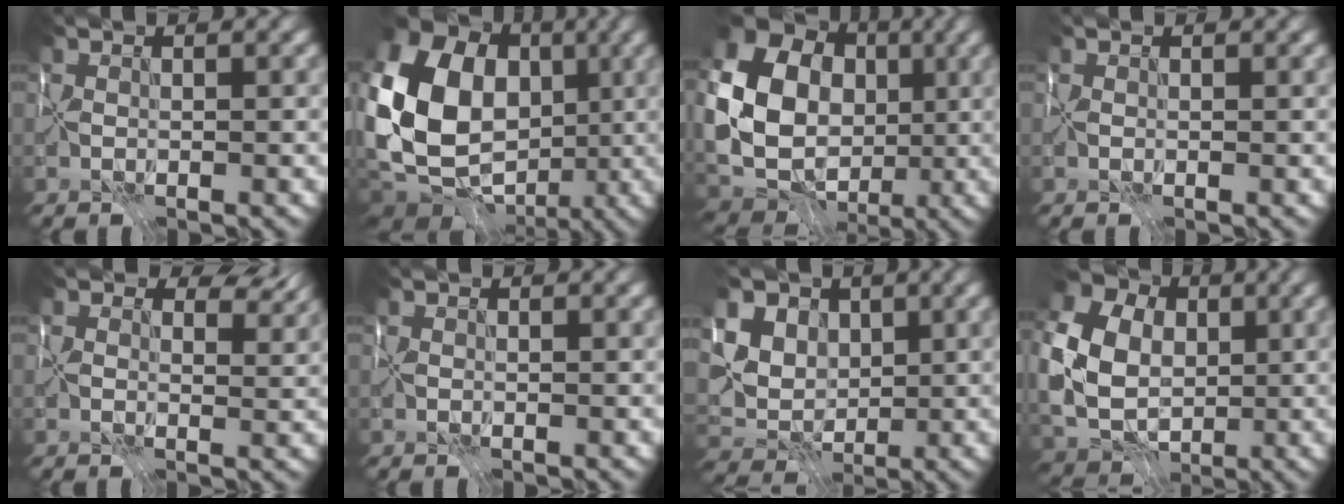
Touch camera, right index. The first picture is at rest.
{"total": 15.5, "force": [-0.4, 12.4, 9.4], "torque": [-0.188, 0.009, -0.004]}
{"total": 16.3, "force": [1.1, 14.0, 8.2], "torque": [-0.181, 0.003, 0.011]}
{"total": 0.0}
{"total": 4.5, "force": [2.5, 2.8, 2.5], "torque": [-0.027, 0.003, 0.016]}
{"total": 0.0}
{"total": 9.7, "force": [3.4, 7.8, 4.5], "torque": [-0.106, 0.019, 0.054]}
{"total": 11.4, "force": [0.3, 9.0, 7.0], "torque": [-0.160, -0.005, 0.007]}